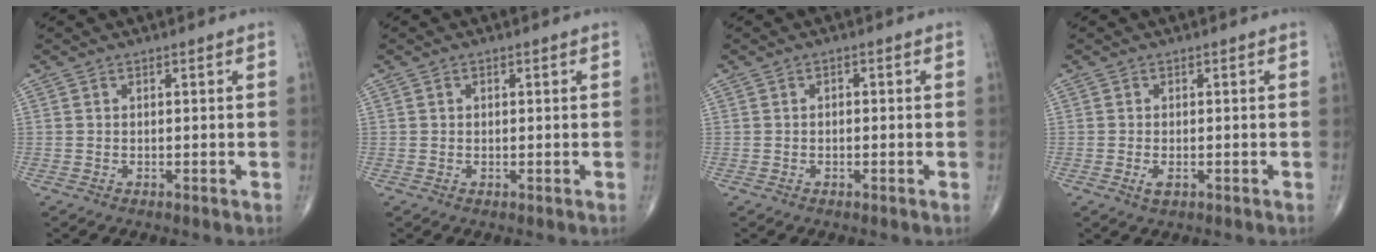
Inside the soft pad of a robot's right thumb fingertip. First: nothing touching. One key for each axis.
{"total": 0.5, "fx": 0.1, "fy": 0.5, "fz": 0.2, "tx": 0.001, "ty": 0.000, "tz": 0.001}
{"total": 0.8, "fx": -0.1, "fy": 0.6, "fz": 0.5, "tx": -0.001, "ty": 0.003, "tz": -0.007}
{"total": 1.7, "fx": -0.6, "fy": 0.8, "fz": 1.4, "tx": -0.030, "ty": -0.001, "tz": -0.010}